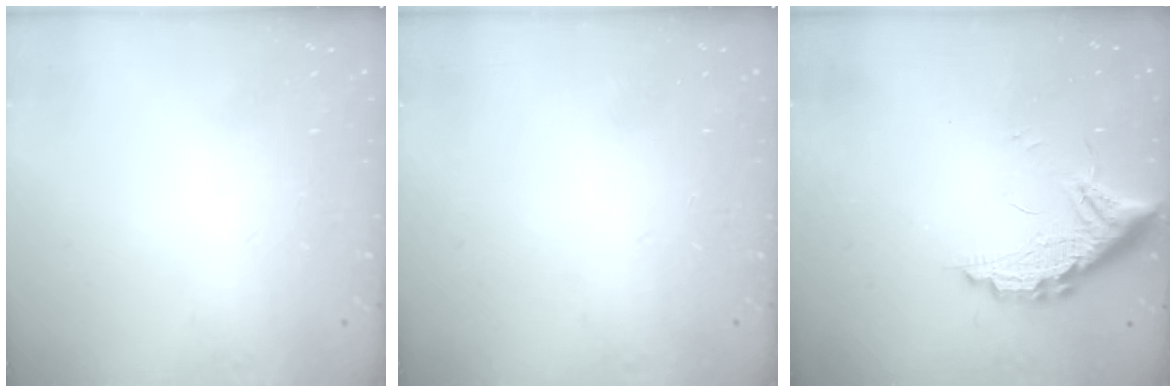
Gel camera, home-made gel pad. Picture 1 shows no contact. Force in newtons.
{"total": 0.0}
{"total": 10.9, "press": 10.9, "slide": 0.9}